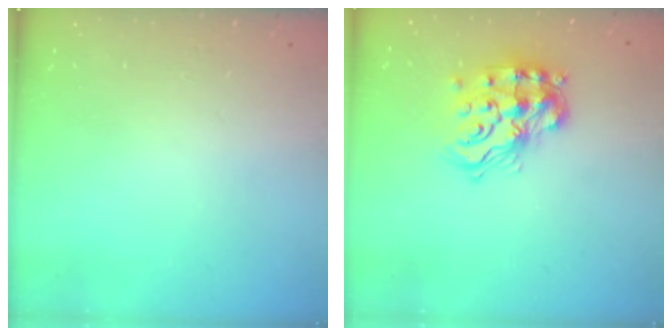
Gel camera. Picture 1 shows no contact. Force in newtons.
{"total": 16.0, "press": 15.8, "slide": 2.2}